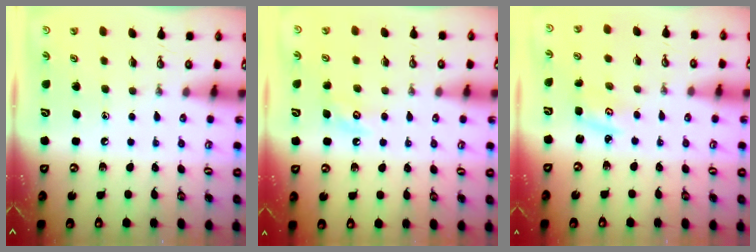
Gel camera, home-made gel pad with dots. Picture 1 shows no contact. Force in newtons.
{"total": 3.8, "press": 3.8, "slide": 0.5}
{"total": 3.0, "press": 2.9, "slide": 0.4}